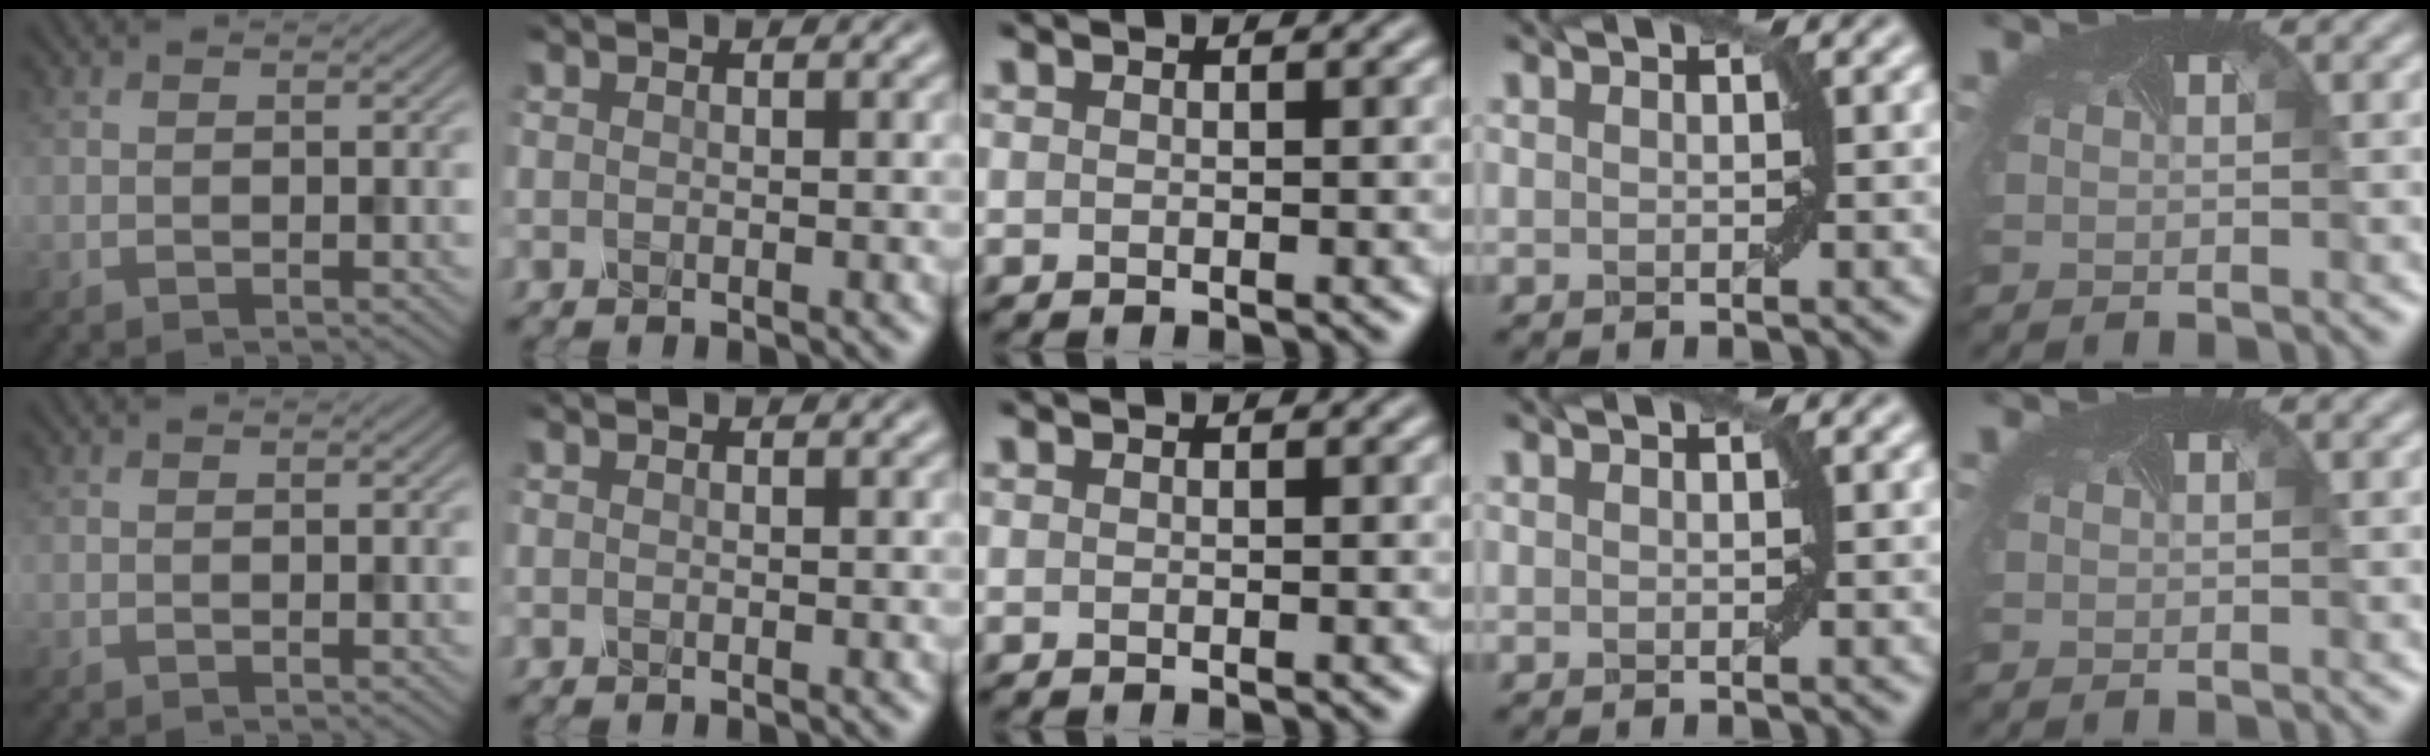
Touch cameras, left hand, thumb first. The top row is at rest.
{}